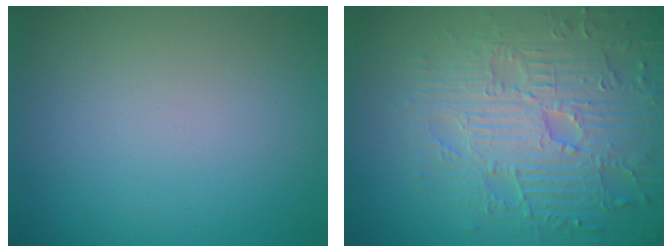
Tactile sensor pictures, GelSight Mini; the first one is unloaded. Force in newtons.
{"total": 7.9, "press": 6.1, "slide": 5.1}